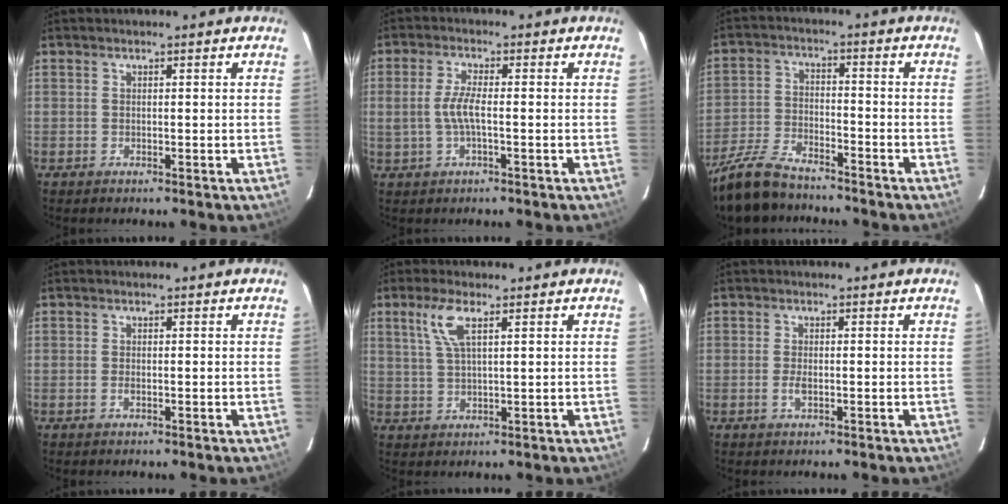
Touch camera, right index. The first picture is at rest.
{"total": 4.6, "force": [-0.6, 1.2, 4.4], "torque": [-0.089, 0.001, -0.008]}
{"total": 12.7, "force": [-10.6, 4.2, 5.7], "torque": [-0.144, -0.014, -0.201]}
{"total": 0.7, "force": [-0.2, 0.4, 0.6], "torque": [-0.012, 0.000, -0.004]}
{"total": 5.4, "force": [2.6, 1.4, 4.6], "torque": [-0.097, 0.005, 0.054]}
{"total": 1.7, "force": [-0.4, 0.7, 1.5], "torque": [-0.030, -0.001, -0.008]}